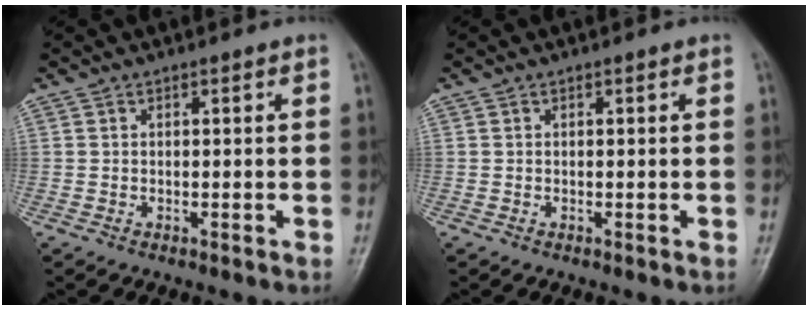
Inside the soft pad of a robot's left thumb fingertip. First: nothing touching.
{"total": 0.0}